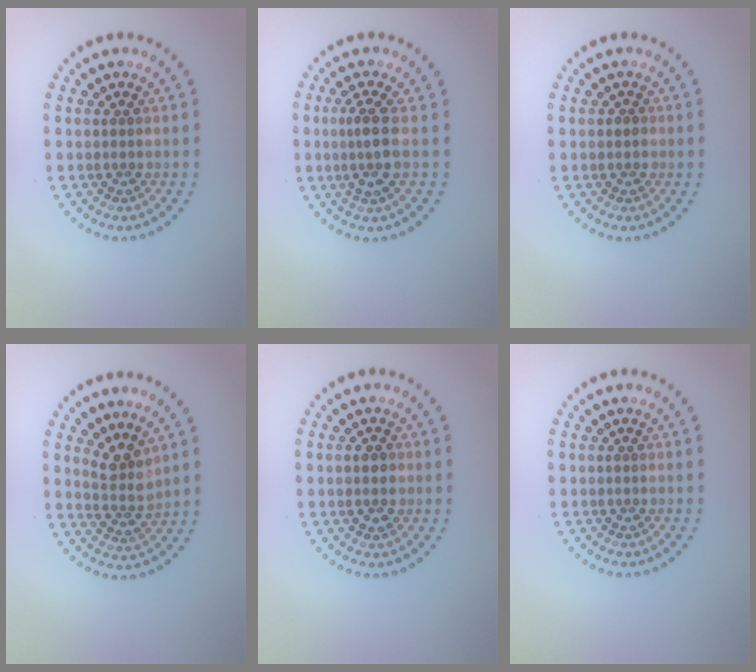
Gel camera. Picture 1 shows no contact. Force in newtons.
{"total": 2.6, "press": 2.3, "slide": 1.2}
{"total": 0.5, "press": 0.4, "slide": 0.3}
{"total": 2.7, "press": 2.0, "slide": 1.8}
{"total": 1.5, "press": 1.5, "slide": 0.1}
{"total": 0.0}